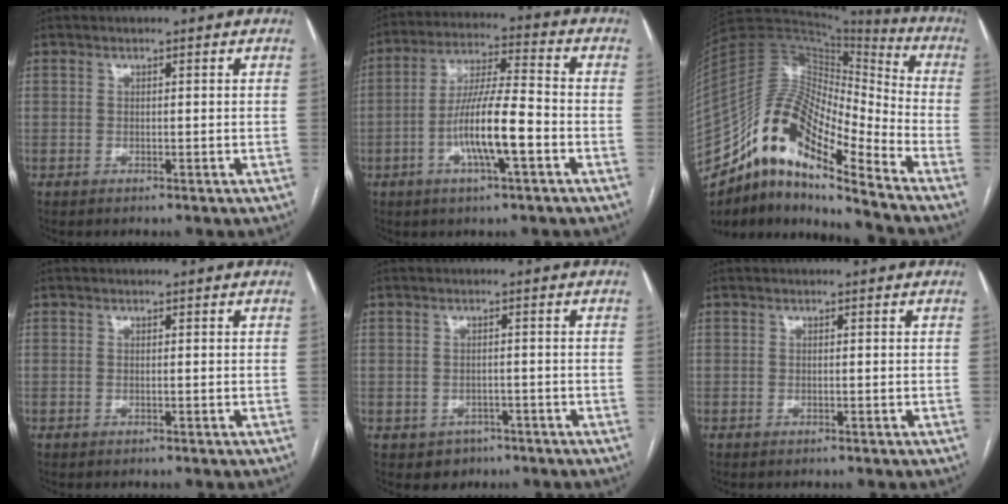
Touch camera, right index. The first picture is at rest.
{"total": 11.4, "force": [-3.6, 1.3, 10.7], "torque": [-0.202, 0.004, -0.066]}
{"total": 19.2, "force": [-13.0, 4.5, 13.3], "torque": [-0.250, 0.034, -0.232]}
{"total": 0.0}
{"total": 3.2, "force": [-1.6, 2.7, 0.4], "torque": [-0.003, 0.009, -0.014]}
{"total": 0.0}